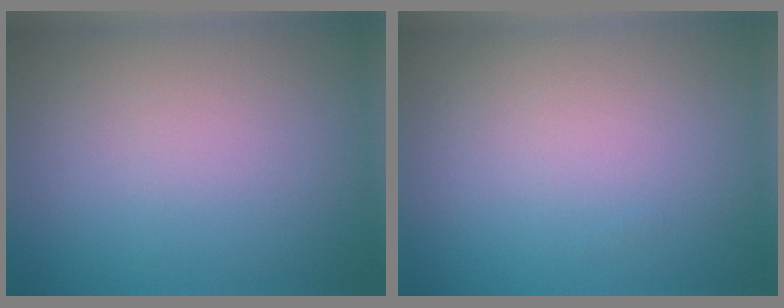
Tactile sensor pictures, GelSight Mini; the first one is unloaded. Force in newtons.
{"total": 0.0}